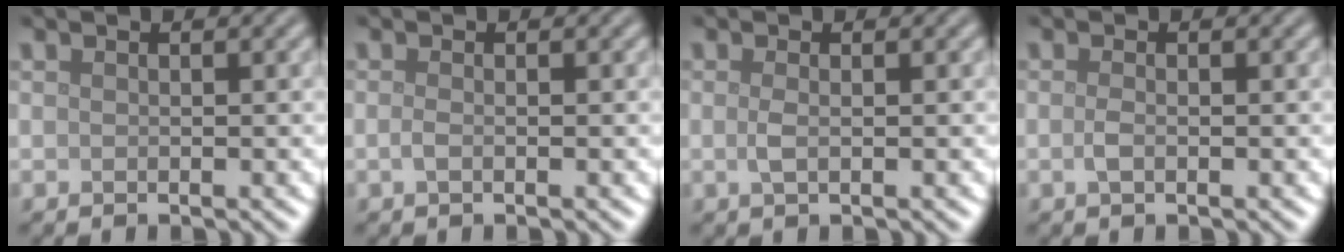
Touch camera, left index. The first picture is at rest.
{"total": 0.8, "force": [-0.3, 0.3, 0.7], "torque": [-0.016, -0.002, -0.007]}
{"total": 1.2, "force": [0.0, 0.4, 1.1], "torque": [-0.025, -0.001, -0.001]}
{"total": 1.0, "force": [-0.2, 0.4, 0.9], "torque": [-0.022, -0.002, -0.006]}